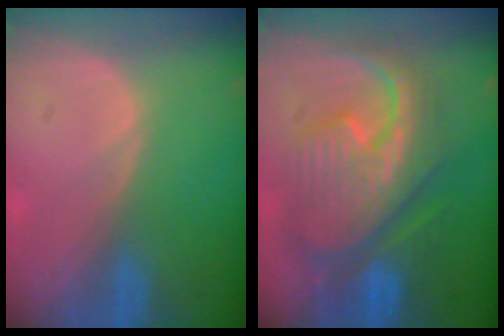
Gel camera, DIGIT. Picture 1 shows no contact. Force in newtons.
{"total": 12.4, "press": 12.3, "slide": 1.3}